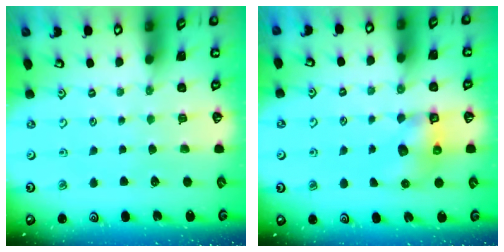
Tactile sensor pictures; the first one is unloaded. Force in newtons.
{"total": 6.6, "press": 6.6, "slide": 0.8}